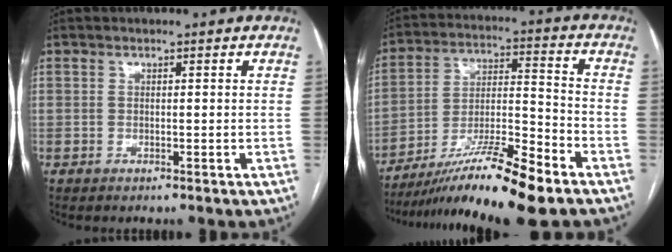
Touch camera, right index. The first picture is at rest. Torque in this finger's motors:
{"motor_torque": [0.69, -0.57, 0.69, 0.10]}